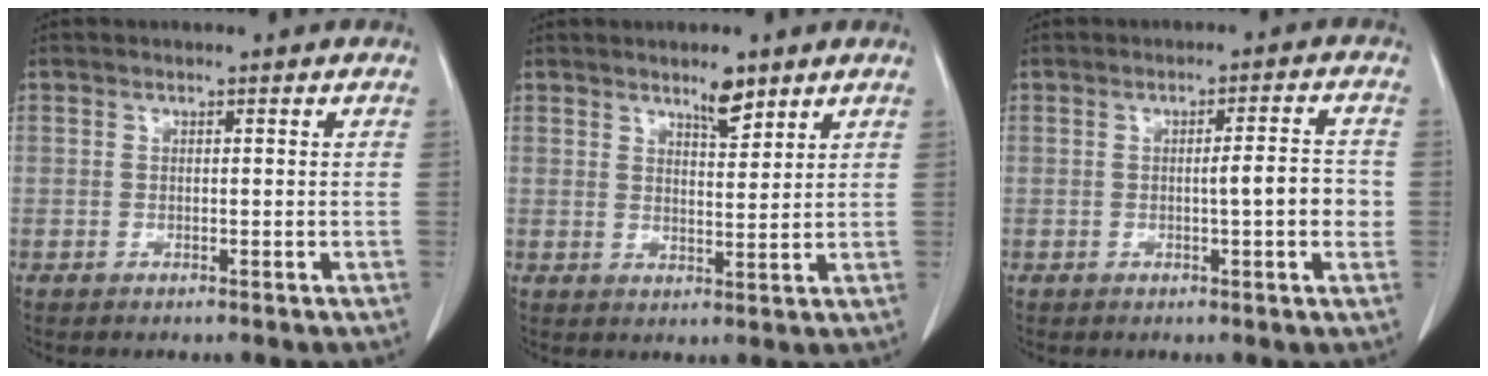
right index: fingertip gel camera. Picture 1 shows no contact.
{"total": 3.9, "force": [3.0, 1.0, 2.3], "torque": [-0.041, -0.003, 0.050]}
{"total": 4.9, "force": [-0.6, 0.5, 4.8], "torque": [-0.068, 0.006, -0.008]}